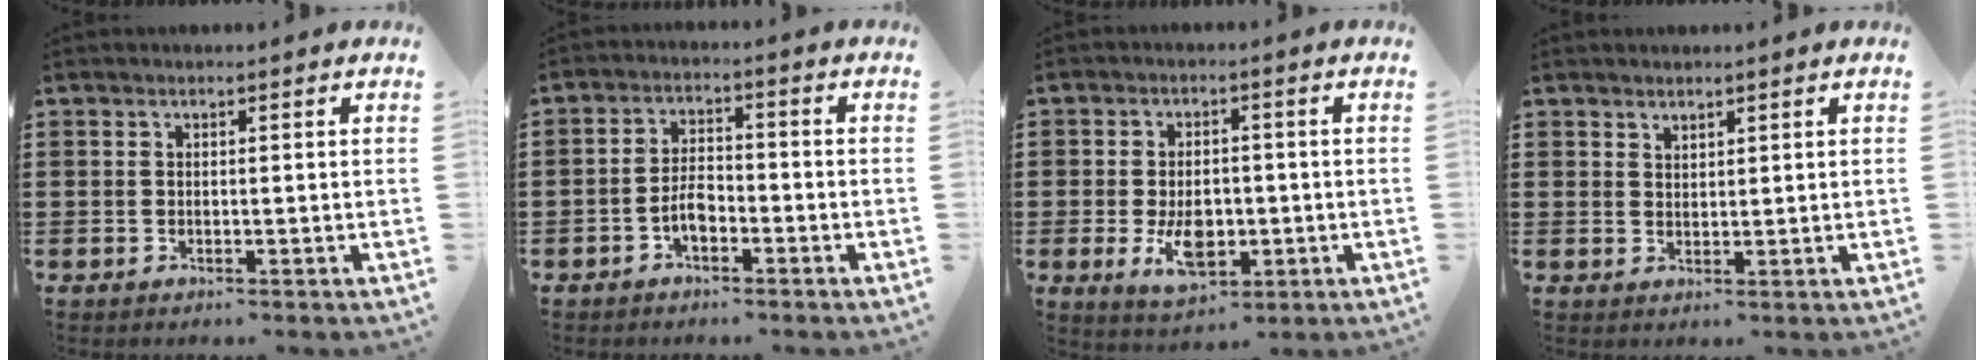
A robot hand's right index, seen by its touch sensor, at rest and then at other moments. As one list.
[{"total": 3.8, "force": [-1.9, 1.9, 2.8], "torque": [-0.063, 0.004, -0.039]}, {"total": 6.4, "force": [-1.3, 3.8, 5.0], "torque": [-0.091, -0.003, -0.029]}, {"total": 1.6, "force": [1.5, 0.6, -0.1], "torque": [-0.001, 0.001, 0.030]}]